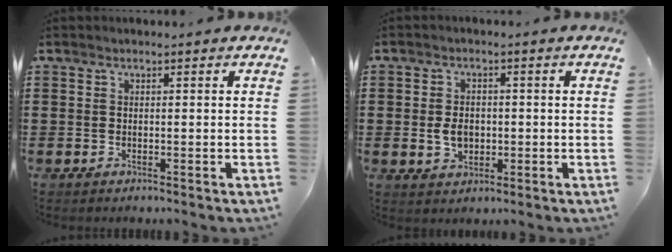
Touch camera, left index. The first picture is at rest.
{"total": 3.6, "force": [-0.4, 2.6, 2.5], "torque": [-0.044, 0.002, -0.011]}